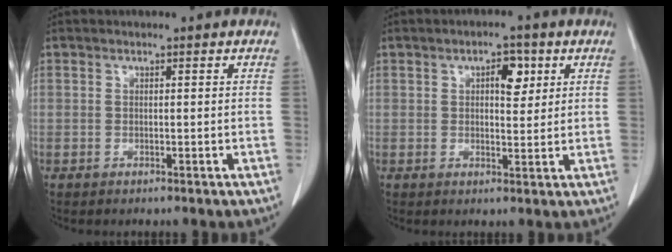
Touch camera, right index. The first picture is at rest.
{"total": 4.2, "force": [1.6, 1.9, 3.4], "torque": [-0.048, 0.005, 0.022]}